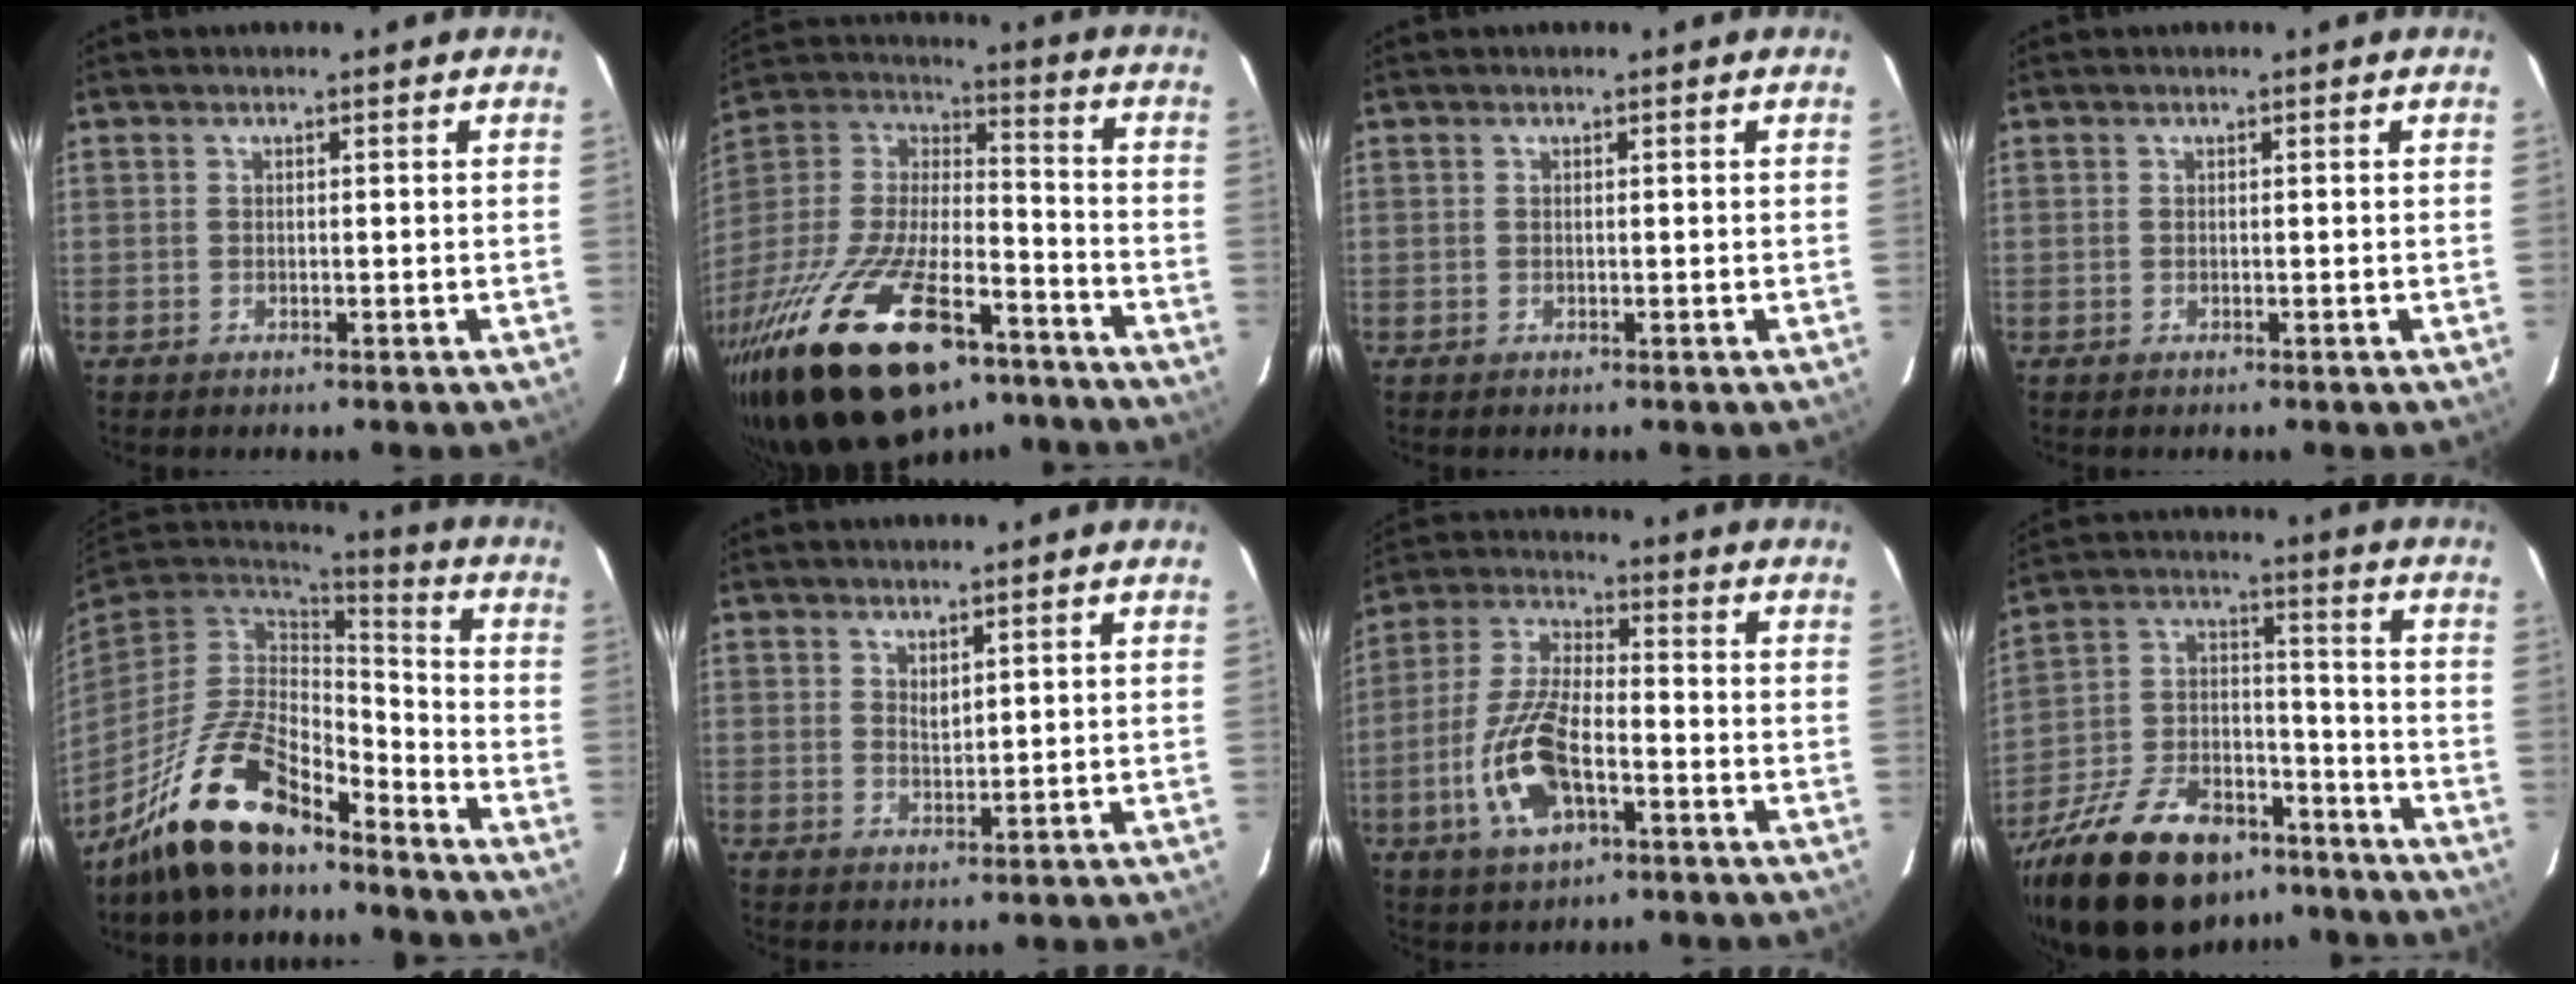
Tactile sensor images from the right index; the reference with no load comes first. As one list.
[{"total": 34.7, "force": [-22.7, 13.7, 22.4], "torque": [-0.438, -0.031, -0.358]}, {"total": 0.0}, {"total": 0.0}, {"total": 16.7, "force": [-12.5, 5.9, 9.3], "torque": [-0.203, -0.011, -0.230]}, {"total": 1.9, "force": [1.4, 0.7, 1.0], "torque": [-0.017, -0.002, 0.025]}, {"total": 13.3, "force": [-4.8, 5.6, 11.0], "torque": [-0.239, -0.002, -0.090]}, {"total": 26.9, "force": [-19.2, 12.7, 14.0], "torque": [-0.296, 0.000, -0.298]}]